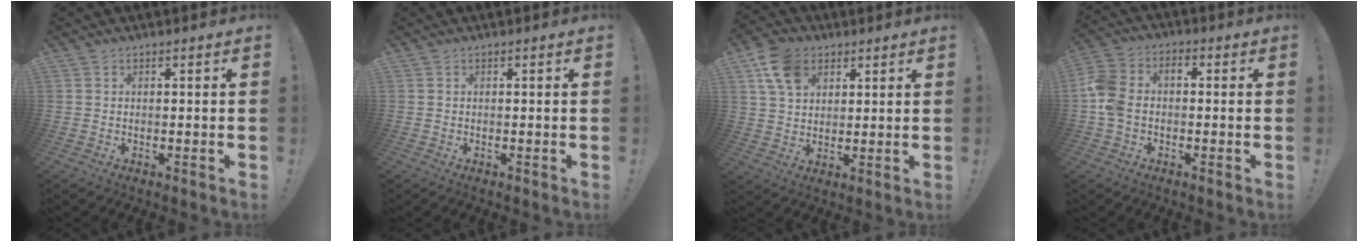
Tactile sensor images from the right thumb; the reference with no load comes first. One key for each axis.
{"total": 0.0}
{"total": 11.5, "fx": 5.6, "fy": 8.2, "fz": 5.7, "tx": -0.089, "ty": -0.016, "tz": 0.110}
{"total": 8.0, "fx": -1.8, "fy": 5.7, "fz": 5.3, "tx": -0.129, "ty": 0.008, "tz": -0.034}